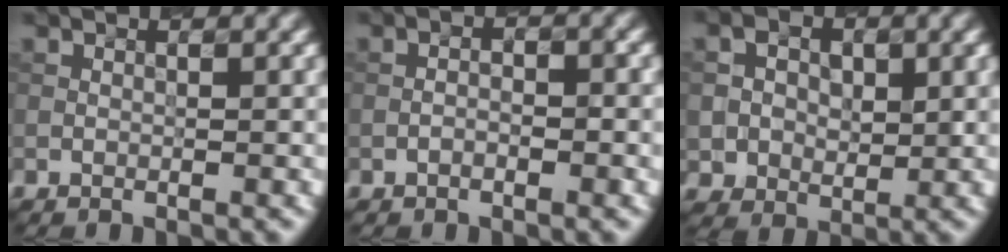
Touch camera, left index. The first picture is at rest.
{"total": 1.2, "force": [-0.8, 0.2, 0.9], "torque": [-0.021, 0.011, -0.009]}
{"total": 2.9, "force": [0.5, 2.6, 1.1], "torque": [-0.031, -0.003, 0.015]}